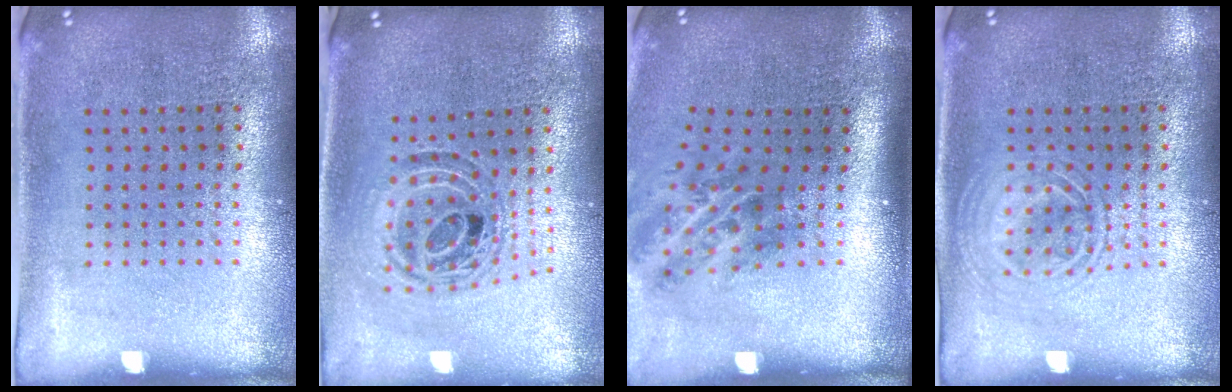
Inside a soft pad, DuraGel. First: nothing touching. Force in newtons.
{"total": 1.0, "press": 0.9, "slide": 0.2}
{"total": 2.0, "press": 1.3, "slide": 1.6}
{"total": 1.3, "press": 1.3, "slide": 0.2}